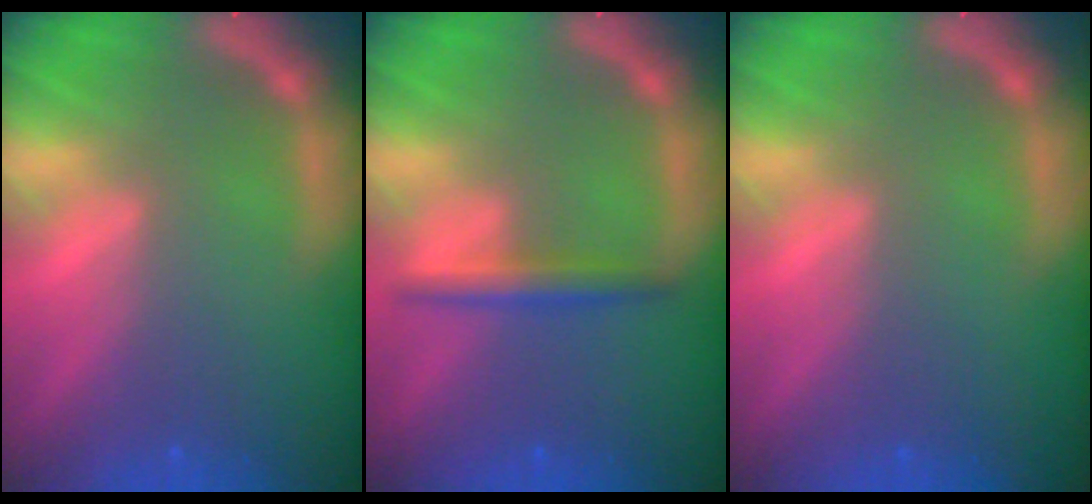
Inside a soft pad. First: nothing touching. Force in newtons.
{"total": 2.4}
{"total": 0.0}